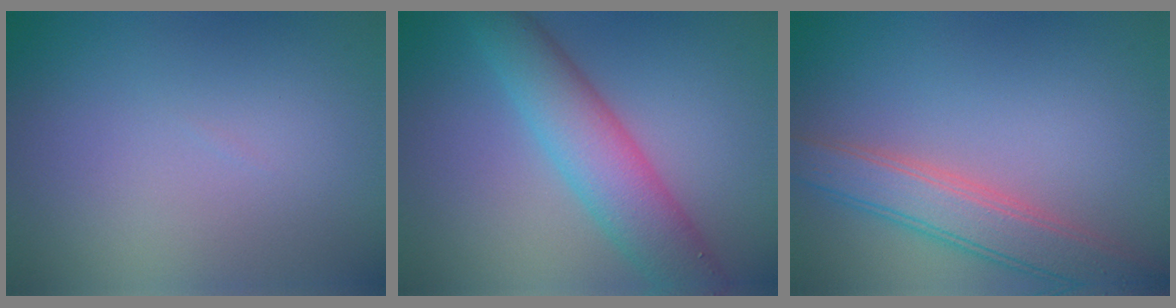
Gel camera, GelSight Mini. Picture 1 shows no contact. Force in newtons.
{"total": 6.0, "press": 6.0, "slide": 0.1}
{"total": 4.8, "press": 4.8, "slide": 0.1}